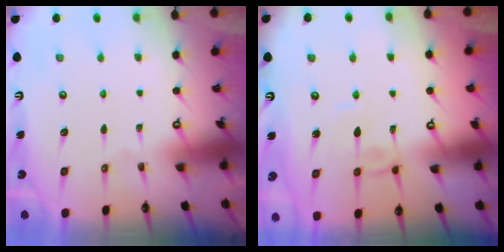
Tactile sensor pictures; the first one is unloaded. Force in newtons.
{"total": 3.2, "press": 3.2, "slide": 0.1}